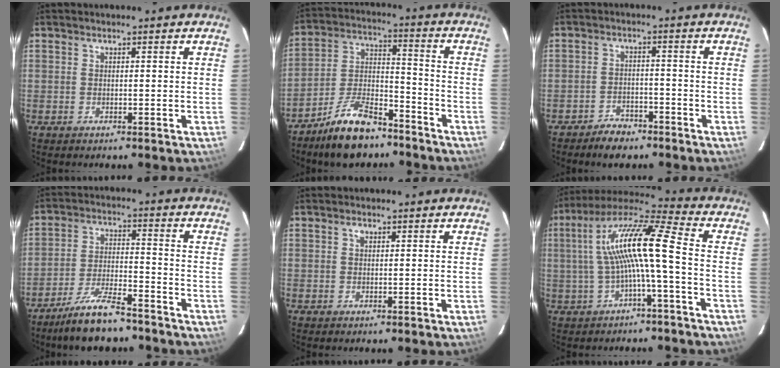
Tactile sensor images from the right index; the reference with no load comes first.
{"total": 13.4, "force": [-10.1, 5.1, 7.2], "torque": [-0.149, 0.020, -0.177]}
{"total": 5.6, "force": [-4.6, 2.6, 1.9], "torque": [-0.061, 0.009, -0.072]}
{"total": 11.3, "force": [-9.4, 2.4, 5.9], "torque": [-0.132, -0.005, -0.166]}
{"total": 0.0}
{"total": 13.2, "force": [-0.8, 1.0, 13.1], "torque": [-0.255, 0.021, -0.013]}